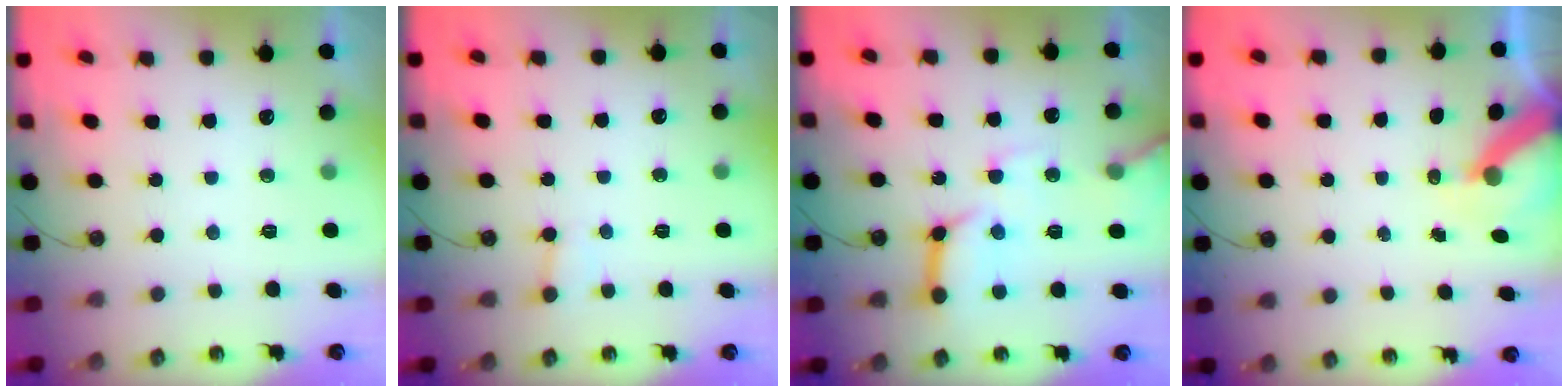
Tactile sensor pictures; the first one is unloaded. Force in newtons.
{"total": 3.3, "press": 3.3, "slide": 0.3}
{"total": 13.9, "press": 13.8, "slide": 1.7}
{"total": 7.1, "press": 7.1, "slide": 0.9}